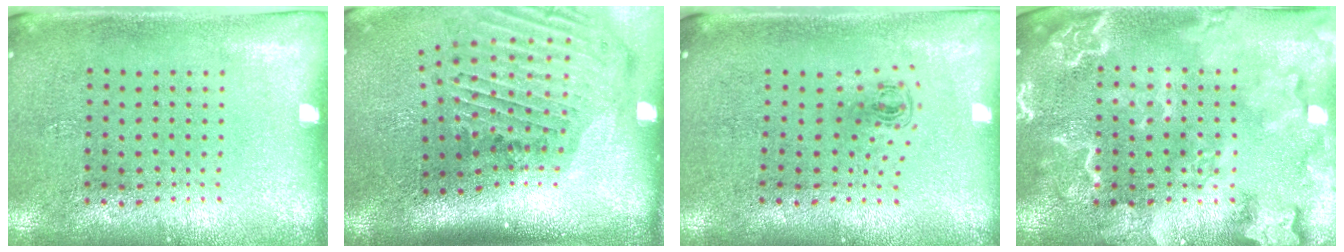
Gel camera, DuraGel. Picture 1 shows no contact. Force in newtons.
{"total": 2.9, "press": 2.1, "slide": 2.0}
{"total": 0.5, "press": 0.4, "slide": 0.4}
{"total": 4.6, "press": 4.5, "slide": 0.6}